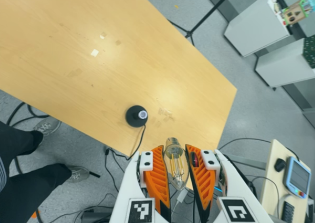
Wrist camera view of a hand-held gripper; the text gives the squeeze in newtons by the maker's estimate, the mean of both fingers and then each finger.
{"total": 20.6, "left": 22.0, "right": 19.2}